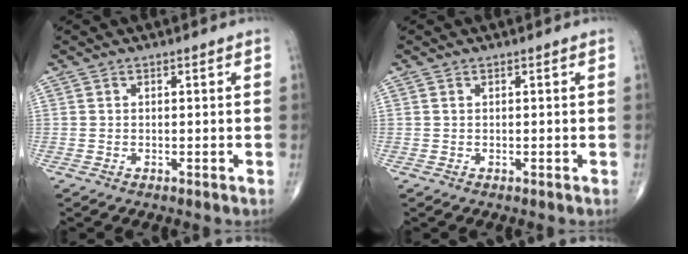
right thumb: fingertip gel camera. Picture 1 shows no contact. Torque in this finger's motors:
{"motor_torque": [0.06, 0.07, 0.05, 0.06, 0.02]}